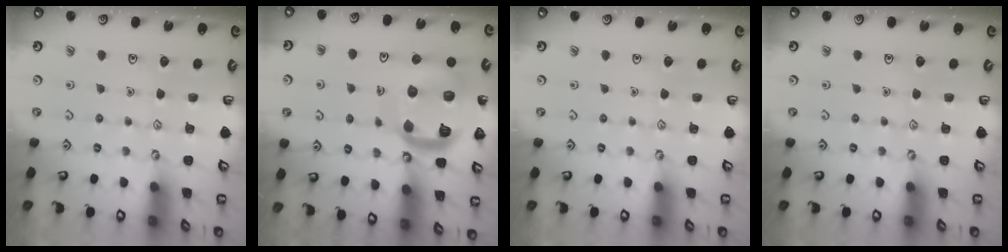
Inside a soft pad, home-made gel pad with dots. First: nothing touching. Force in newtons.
{"total": 18.2, "press": 18.1, "slide": 1.8}
{"total": 0.0}
{"total": 0.0}